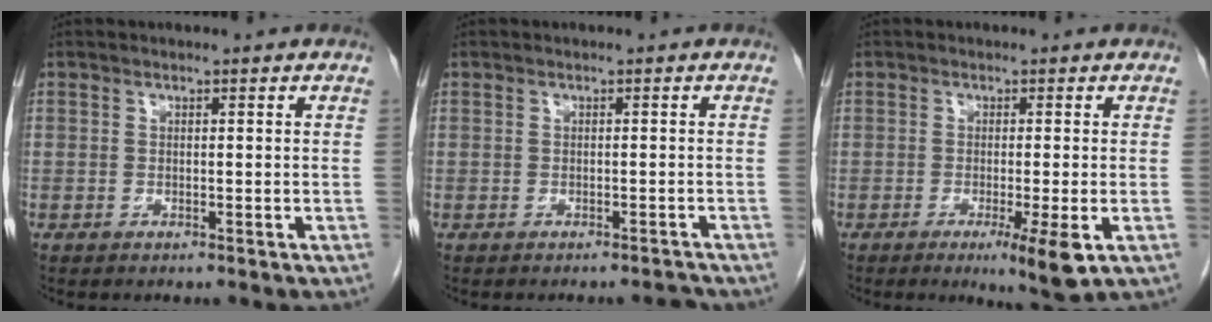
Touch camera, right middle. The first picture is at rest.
{"total": 1.9, "force": [-1.9, -0.4, 0.2], "torque": [0.001, -0.003, -0.022]}
{"total": 5.7, "force": [-2.5, -0.1, 5.1], "torque": [-0.071, -0.017, -0.033]}